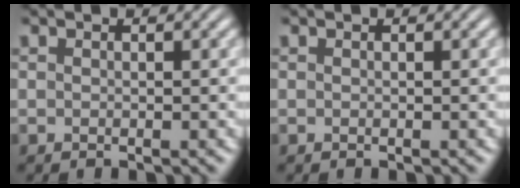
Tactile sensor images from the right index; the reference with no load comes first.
{"total": 0.0}